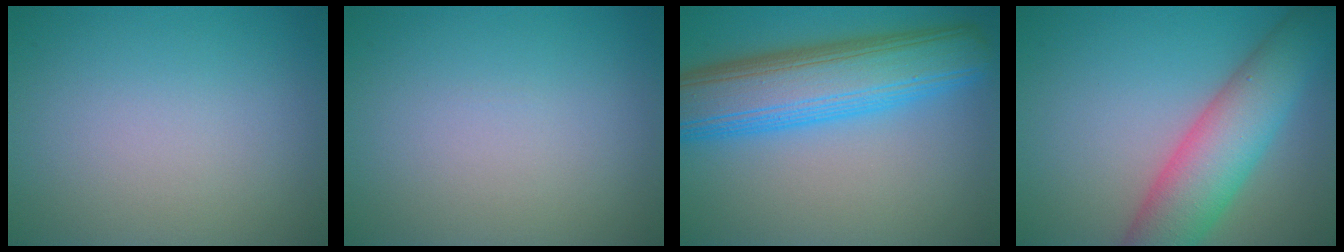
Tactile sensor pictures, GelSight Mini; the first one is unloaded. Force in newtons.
{"total": 0.0}
{"total": 9.8, "press": 9.8, "slide": 0.3}
{"total": 7.9, "press": 7.9, "slide": 0.3}